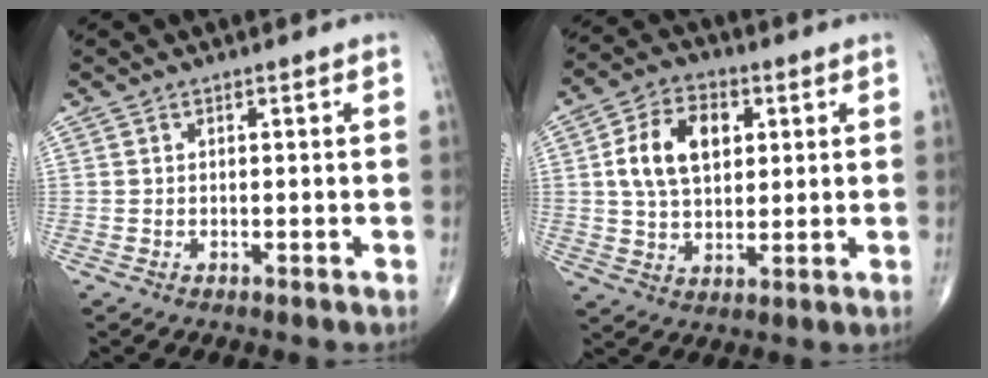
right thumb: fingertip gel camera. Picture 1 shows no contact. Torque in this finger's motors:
{"motor_torque": [-0.17, 0.40, 0.07, 0.00, 0.15]}